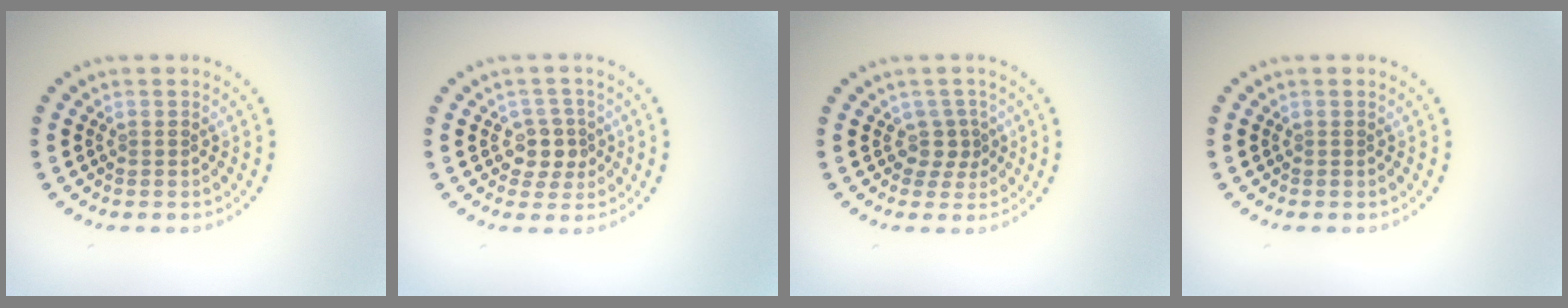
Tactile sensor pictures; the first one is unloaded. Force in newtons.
{"total": 2.5, "press": 2.2, "slide": 1.1}
{"total": 1.8, "press": 1.1, "slide": 1.4}
{"total": 0.0}